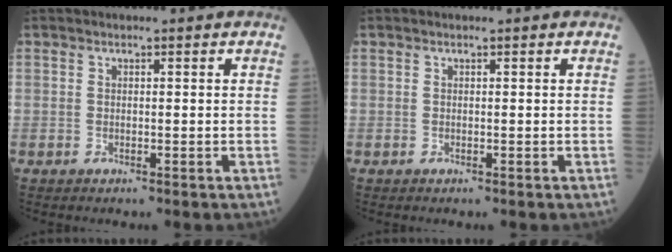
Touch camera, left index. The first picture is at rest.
{"total": 0.0}